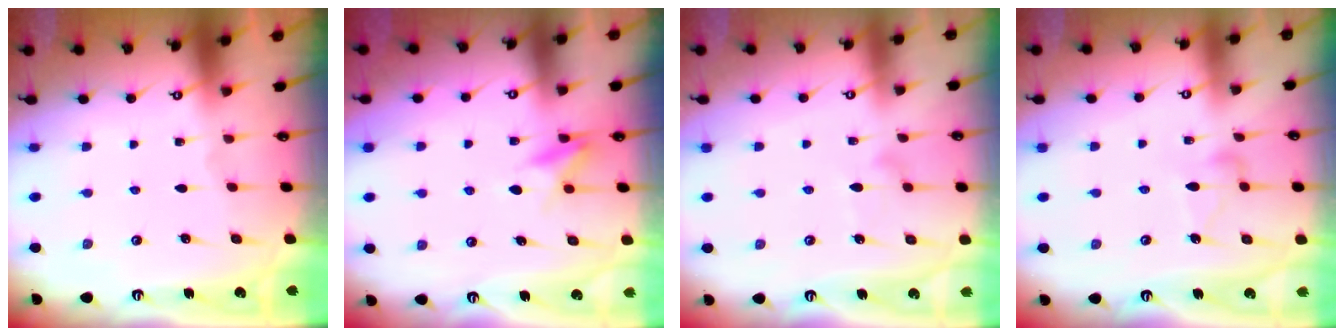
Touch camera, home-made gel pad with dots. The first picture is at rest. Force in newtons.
{"total": 8.7, "press": 8.6, "slide": 1.2}
{"total": 7.4, "press": 7.4, "slide": 0.4}
{"total": 7.2, "press": 7.2, "slide": 0.4}